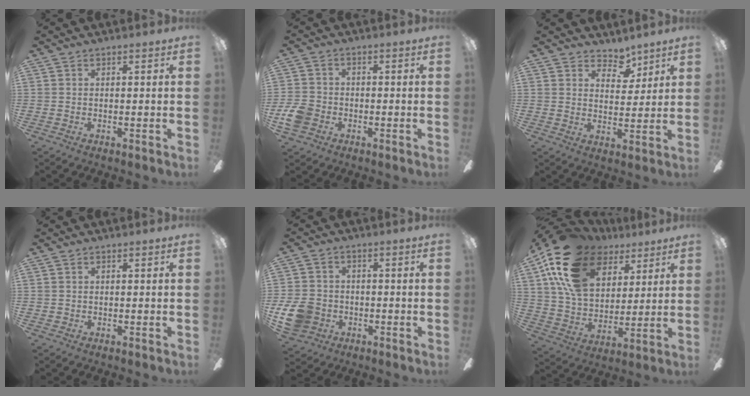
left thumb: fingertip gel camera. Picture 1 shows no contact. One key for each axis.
{"total": 6.2, "fx": -2.4, "fy": 4.8, "fz": 3.1, "tx": -0.072, "ty": 0.015, "tz": -0.046}
{"total": 5.0, "fx": 4.1, "fy": 2.8, "fz": 0.9, "tx": 0.000, "ty": -0.025, "tz": 0.071}
{"total": 0.5, "fx": 0.1, "fy": 0.5, "fz": 0.1, "tx": -0.001, "ty": 0.005, "tz": 0.000}
{"total": 9.4, "fx": -2.9, "fy": 7.8, "fz": 4.4, "tx": -0.107, "ty": 0.023, "tz": -0.054}
{"total": 21.9, "fx": 11.0, "fy": 13.9, "fz": 12.9, "tx": -0.265, "ty": -0.035, "tz": 0.201}